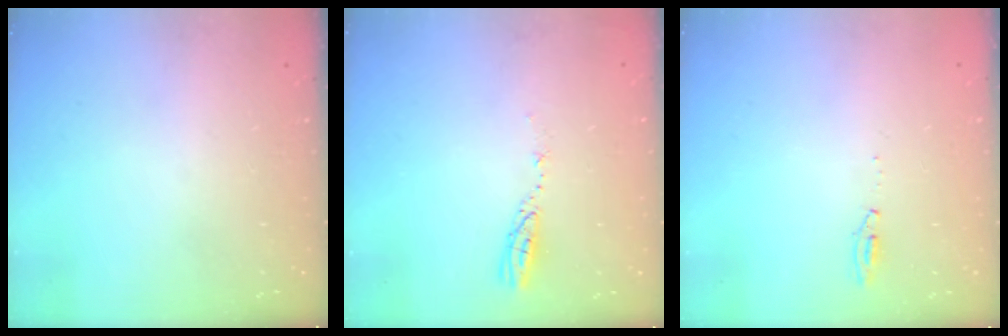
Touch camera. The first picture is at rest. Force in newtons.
{"total": 3.7, "press": 3.7, "slide": 0.2}
{"total": 3.5, "press": 3.3, "slide": 1.1}